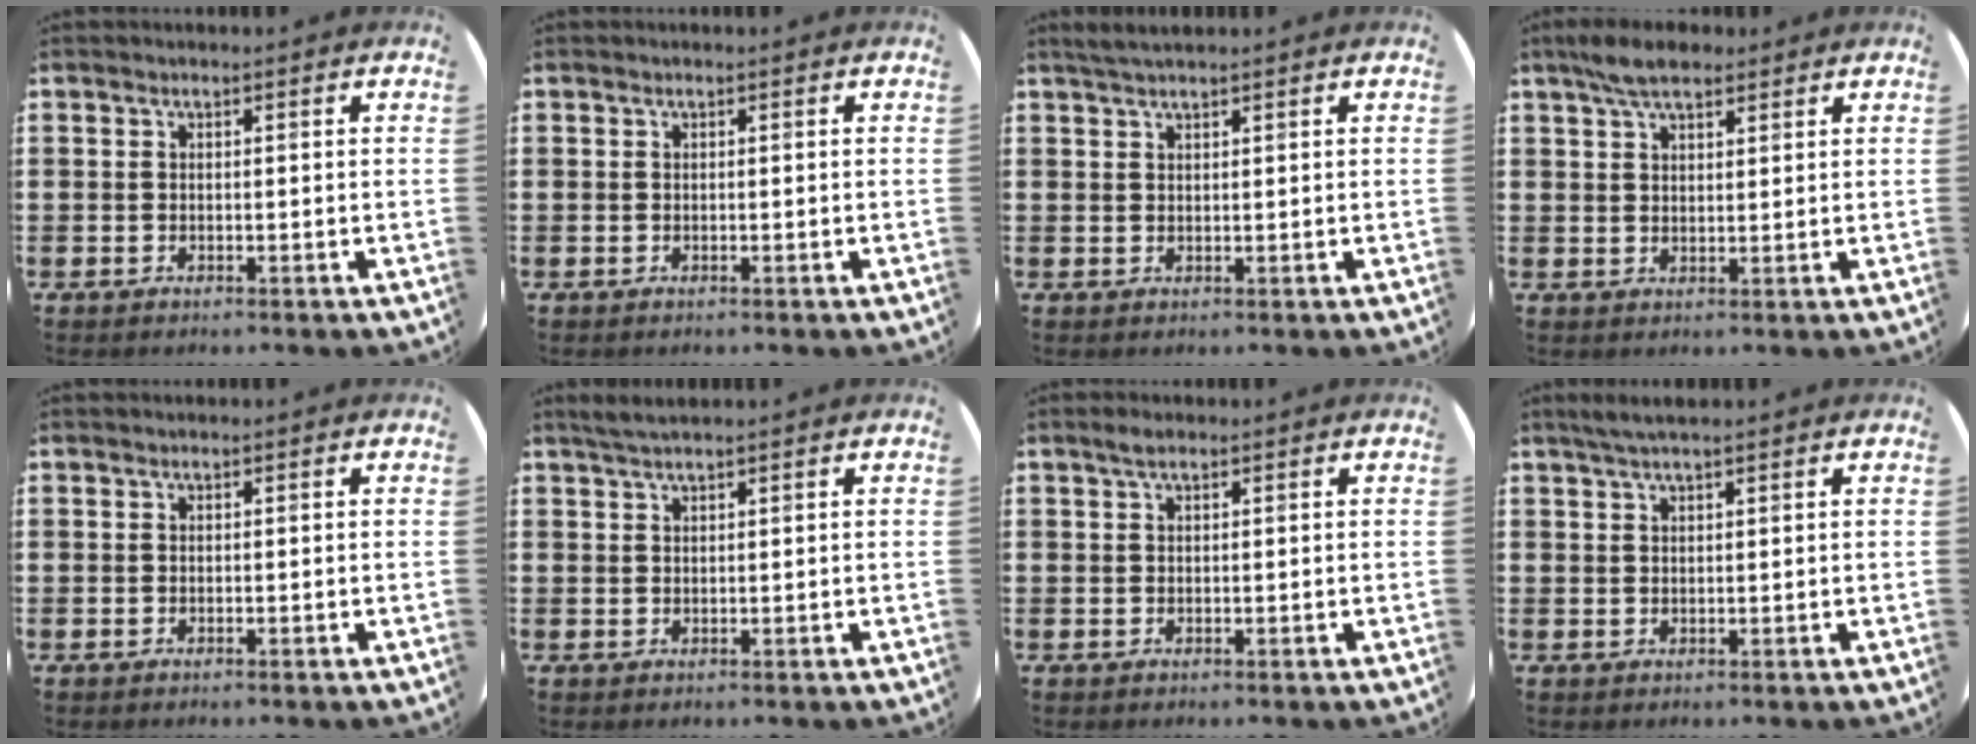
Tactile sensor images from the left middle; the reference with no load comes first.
{"total": 0.0}
{"total": 1.7, "force": [1.5, 0.0, 0.8], "torque": [-0.016, 0.002, 0.028]}
{"total": 4.9, "force": [3.8, 1.6, 2.6], "torque": [-0.058, 0.002, 0.070]}
{"total": 0.0}
{"total": 1.6, "force": [1.5, -0.1, 0.8], "torque": [-0.015, 0.002, 0.027]}
{"total": 1.2, "force": [0.8, 0.4, 0.8], "torque": [-0.016, 0.005, 0.012]}
{"total": 2.0, "force": [1.6, 0.0, 1.2], "torque": [-0.023, 0.004, 0.028]}